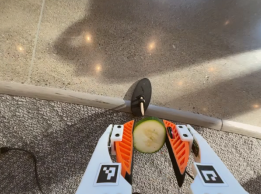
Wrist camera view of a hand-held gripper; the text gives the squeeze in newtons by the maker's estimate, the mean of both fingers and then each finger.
{"total": 10.3, "left": 10.5, "right": 10.2}